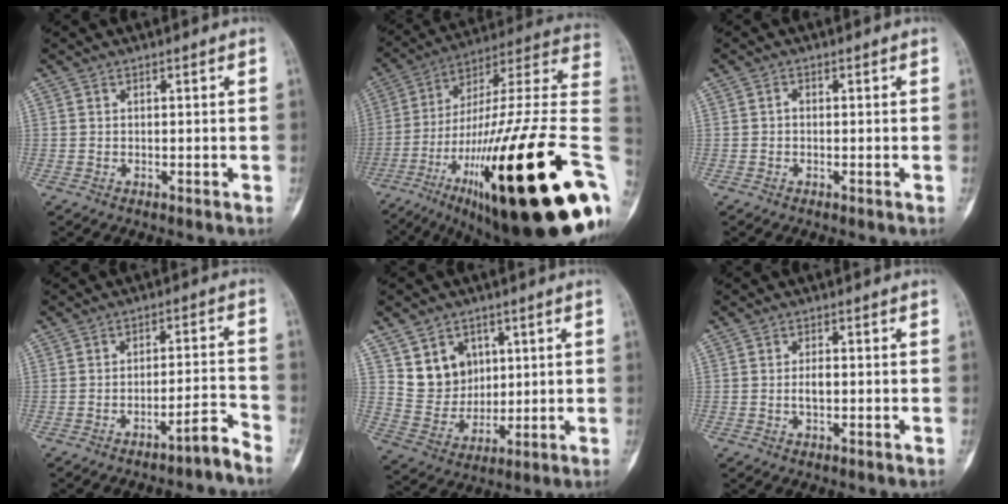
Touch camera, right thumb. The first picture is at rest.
{"total": 40.3, "force": [-12.1, 8.7, 37.4], "torque": [-0.514, 0.065, -0.191]}
{"total": 0.7, "force": [-0.2, 0.4, 0.6], "torque": [-0.009, 0.001, -0.008]}
{"total": 4.4, "force": [-3.8, -0.1, 2.2], "torque": [-0.034, 0.048, -0.058]}
{"total": 9.7, "force": [4.0, 8.0, 3.7], "torque": [-0.030, -0.026, 0.086]}
{"total": 2.1, "force": [-0.2, 0.8, 1.9], "torque": [-0.039, 0.002, -0.003]}